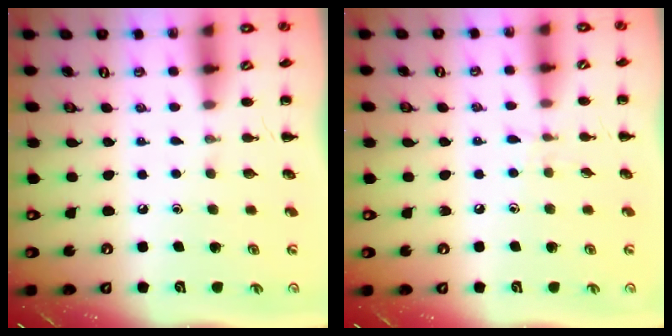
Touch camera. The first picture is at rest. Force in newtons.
{"total": 3.6, "press": 3.2, "slide": 1.5}